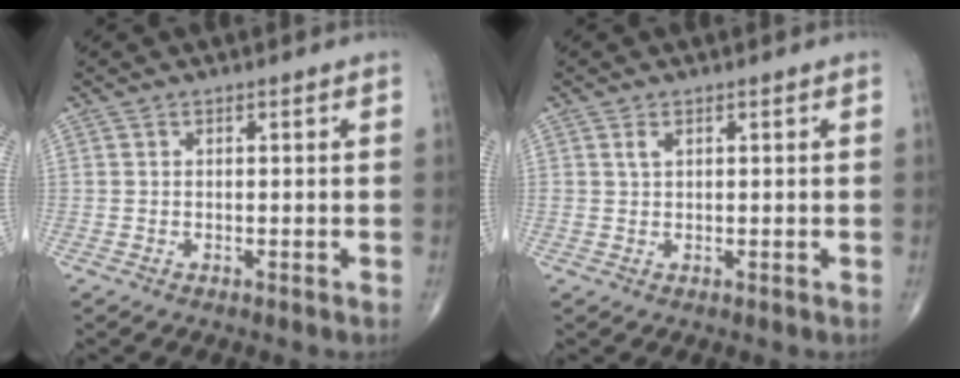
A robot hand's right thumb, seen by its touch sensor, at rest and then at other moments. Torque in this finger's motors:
{"motor_torque": [0.11, -0.17, 0.35, 0.40, 0.02]}